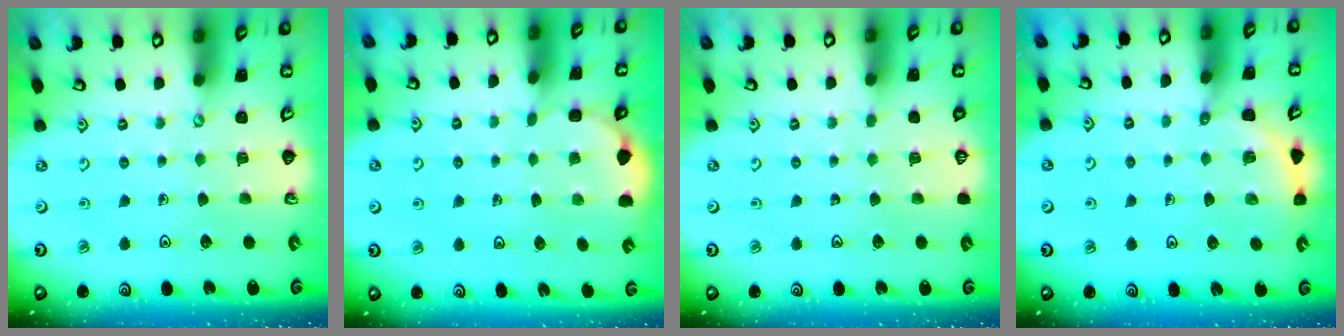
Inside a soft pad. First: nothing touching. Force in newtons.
{"total": 2.4, "press": 1.0, "slide": 2.1}
{"total": 0.0}
{"total": 2.7, "press": 2.7, "slide": 0.2}